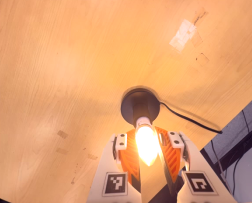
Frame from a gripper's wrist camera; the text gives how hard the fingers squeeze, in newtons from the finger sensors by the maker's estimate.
{"total": 15.4, "left": 14.7, "right": 16.1}